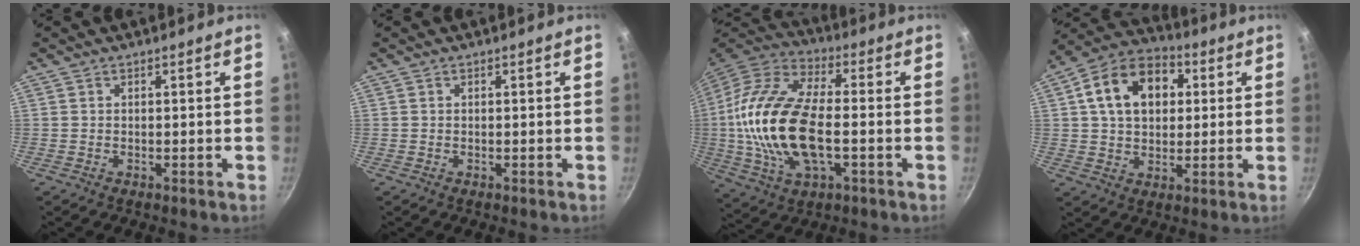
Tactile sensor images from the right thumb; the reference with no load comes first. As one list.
[{"total": 0.0}, {"total": 22.4, "force": [-1.8, 11.3, 19.2], "torque": [-0.383, 0.026, -0.043]}, {"total": 15.5, "force": [3.7, 10.9, 10.3], "torque": [-0.147, 0.019, 0.048]}]